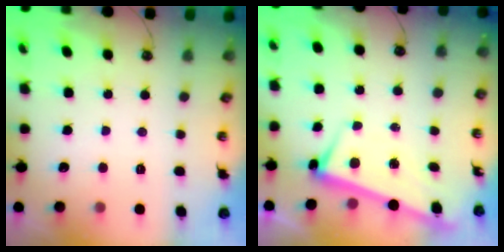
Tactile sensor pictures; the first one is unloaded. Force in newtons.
{"total": 2.6, "press": 2.5, "slide": 0.7}